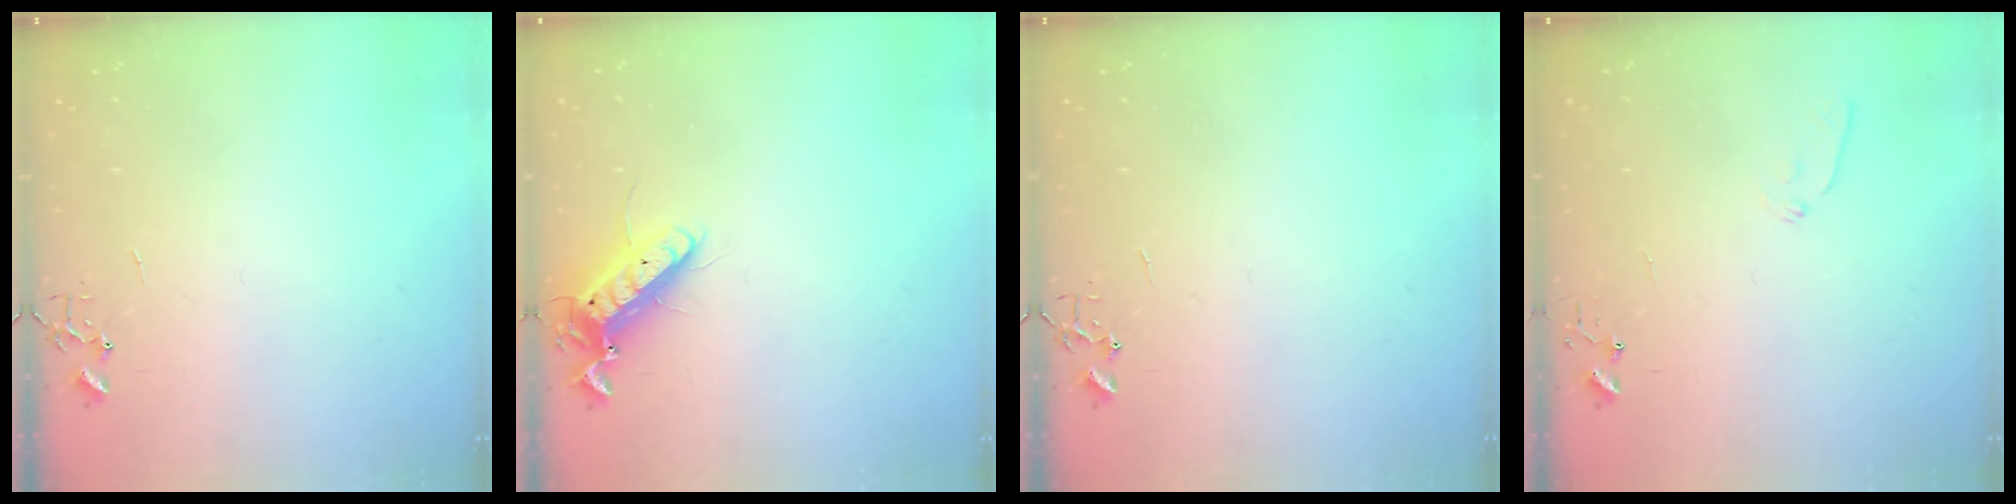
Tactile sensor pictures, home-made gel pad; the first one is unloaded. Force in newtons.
{"total": 11.9, "press": 11.7, "slide": 2.2}
{"total": 0.0}
{"total": 5.6, "press": 5.6, "slide": 0.6}